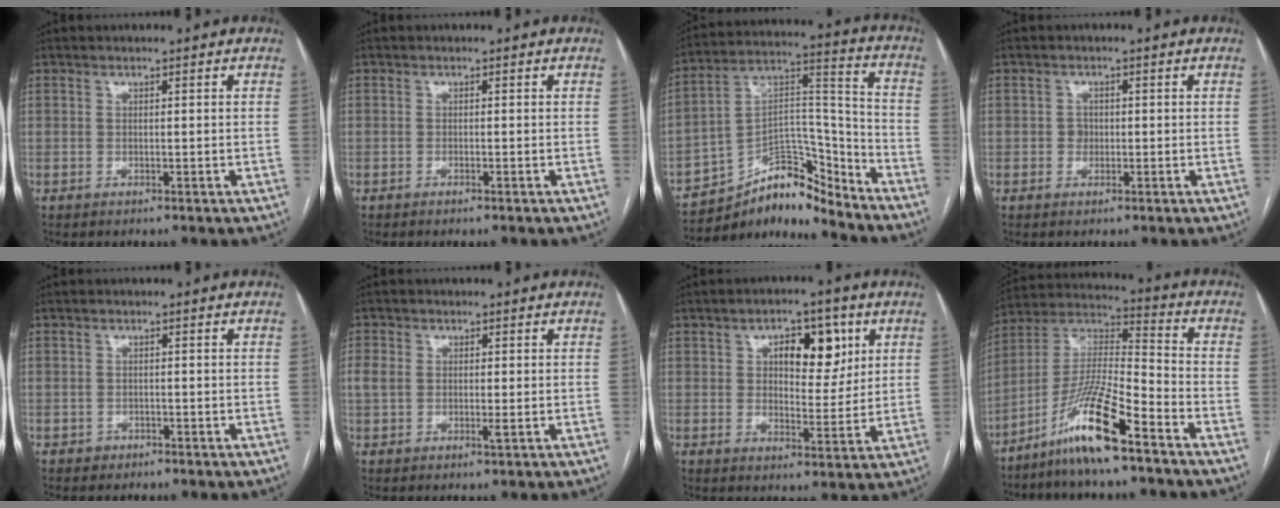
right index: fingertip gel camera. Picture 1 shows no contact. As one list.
[{"total": 0.6, "force": [-0.5, 0.0, 0.4], "torque": [-0.008, -0.001, -0.006]}, {"total": 13.2, "force": [-11.6, 4.2, 4.6], "torque": [-0.069, 0.063, -0.198]}, {"total": 1.5, "force": [-0.1, 1.4, 0.6], "torque": [-0.008, 0.004, -0.002]}, {"total": 1.4, "force": [-0.9, 1.1, -0.1], "torque": [0.003, 0.006, -0.015]}, {"total": 3.6, "force": [-0.1, 2.1, 3.0], "torque": [-0.066, 0.005, 0.001]}, {"total": 8.8, "force": [3.4, 4.5, 6.8], "torque": [-0.092, 0.015, 0.053]}, {"total": 13.8, "force": [-9.0, 0.8, 10.5], "torque": [-0.211, -0.009, -0.173]}]